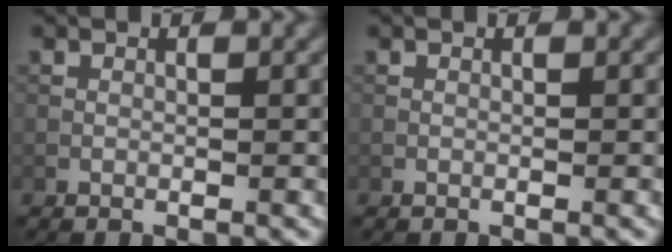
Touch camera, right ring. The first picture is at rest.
{"total": 0.0}